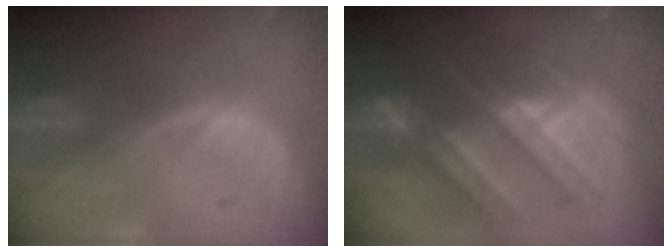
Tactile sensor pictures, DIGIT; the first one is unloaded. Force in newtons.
{"total": 10.1, "press": 9.5, "slide": 3.4}